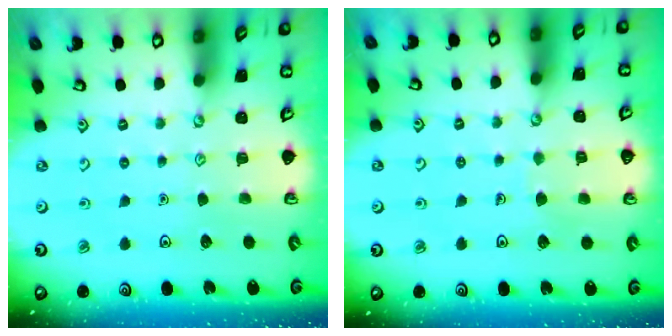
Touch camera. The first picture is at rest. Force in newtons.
{"total": 4.1, "press": 4.1, "slide": 0.3}